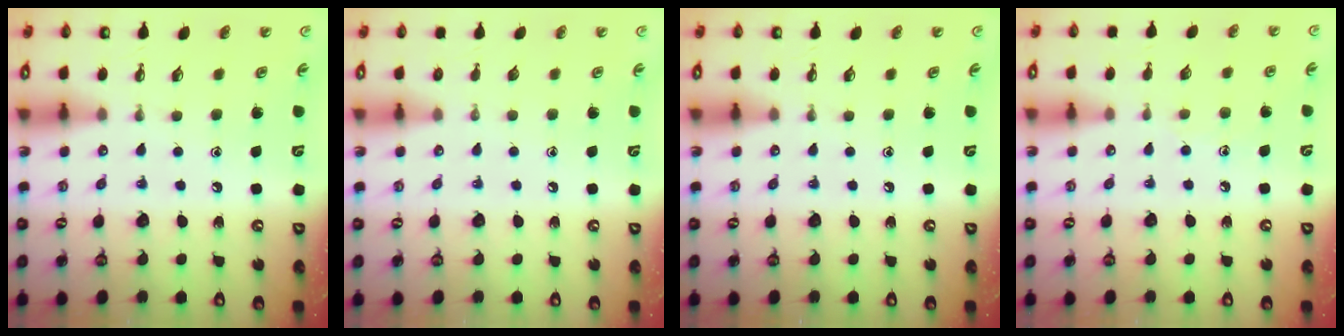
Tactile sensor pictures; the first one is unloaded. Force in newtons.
{"total": 0.0}
{"total": 0.0}
{"total": 5.6, "press": 5.6, "slide": 0.5}